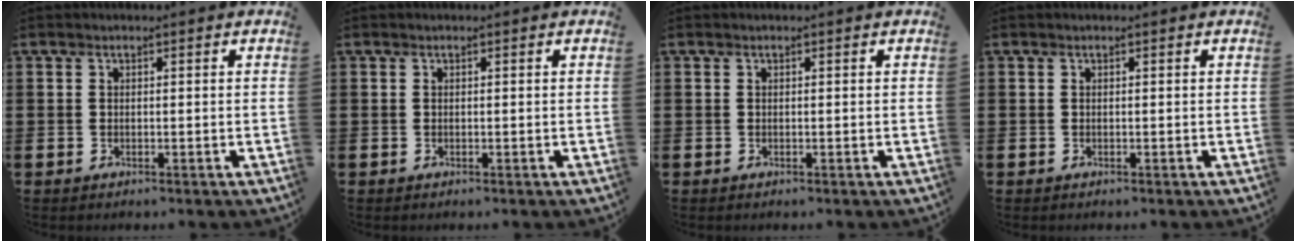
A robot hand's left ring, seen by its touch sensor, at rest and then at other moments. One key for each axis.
{"total": 0.0}
{"total": 0.0}
{"total": 0.0}